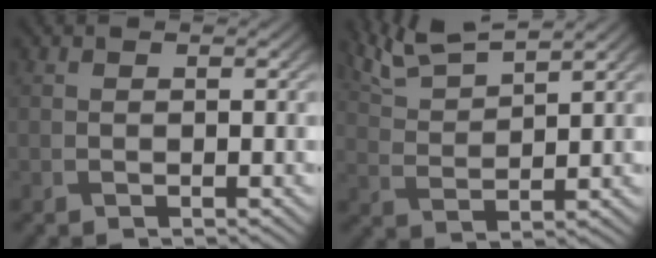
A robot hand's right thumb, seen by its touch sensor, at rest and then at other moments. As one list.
[{"total": 6.7, "force": [5.6, 1.1, 3.4], "torque": [-0.083, 0.015, 0.115]}]